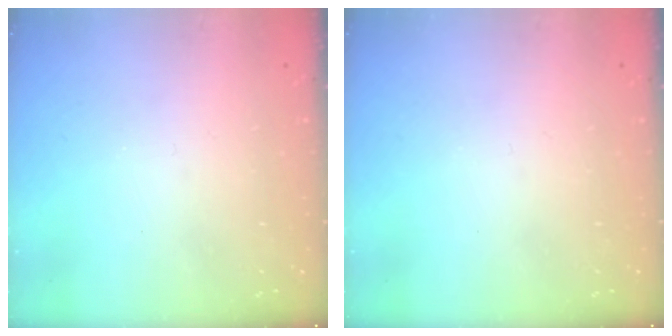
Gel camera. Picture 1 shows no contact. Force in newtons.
{"total": 0.0}